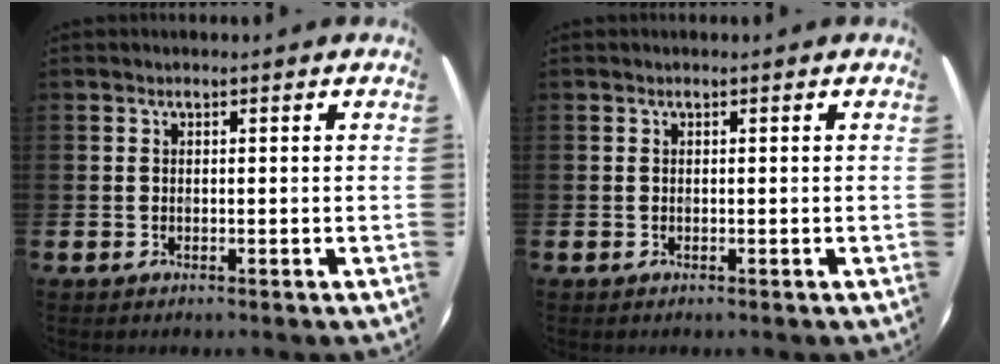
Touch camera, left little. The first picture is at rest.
{"total": 0.0}